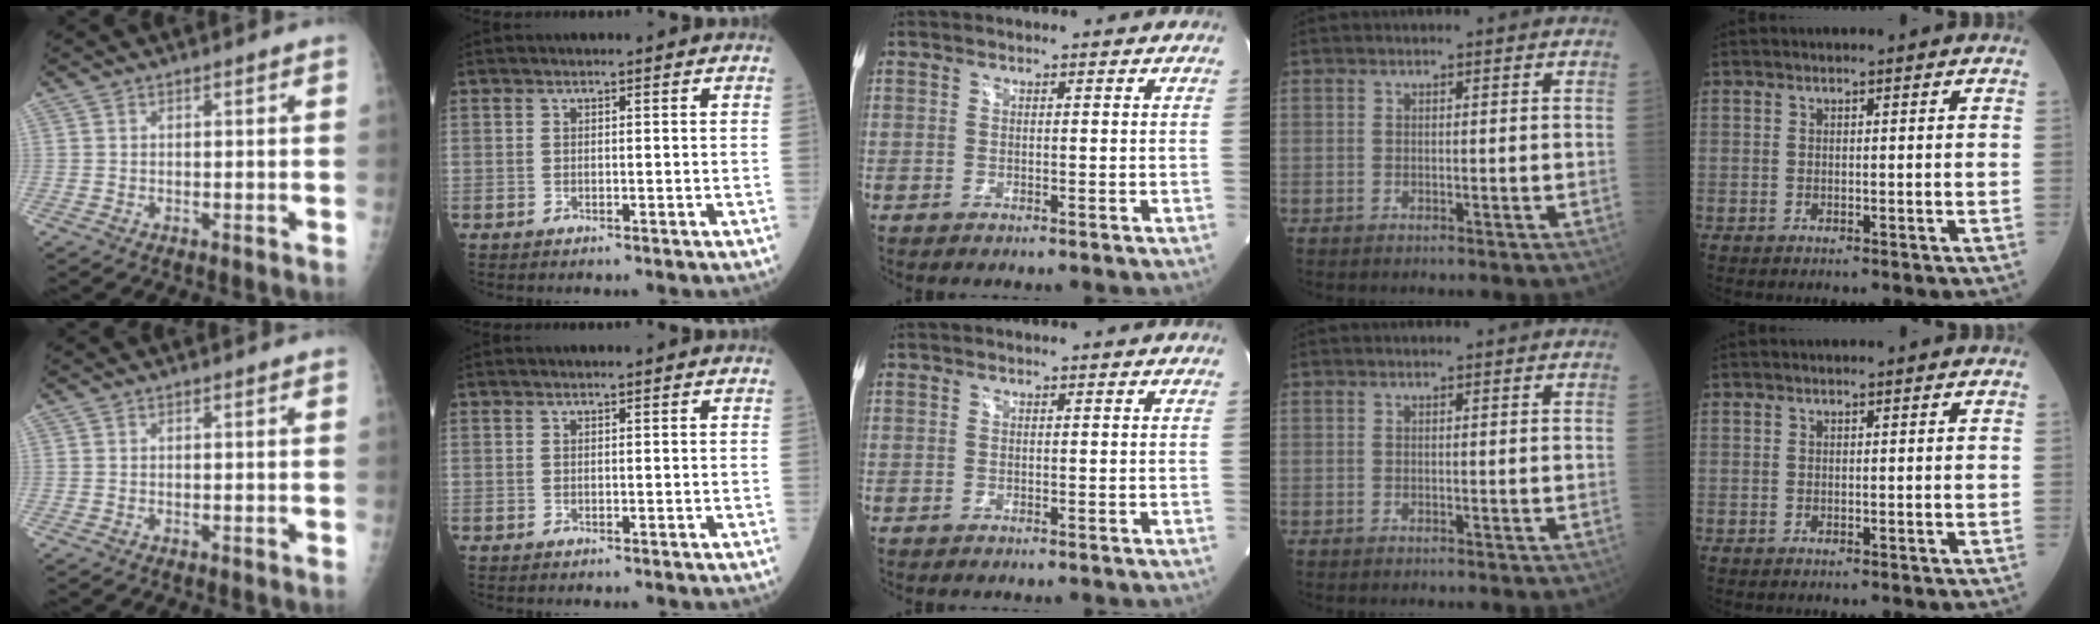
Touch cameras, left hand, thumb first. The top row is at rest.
{}